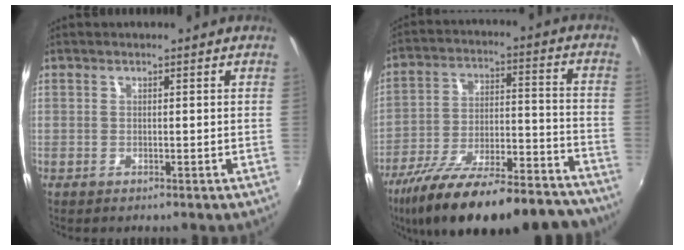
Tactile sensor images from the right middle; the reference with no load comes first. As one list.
[{"total": 28.3, "force": [-22.9, 8.1, 14.6], "torque": [-0.249, -0.029, -0.327]}]